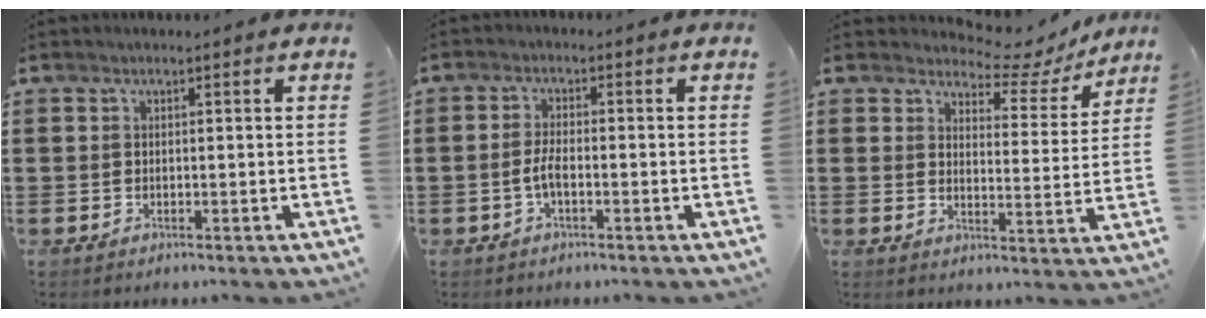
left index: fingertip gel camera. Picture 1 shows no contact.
{"total": 2.8, "force": [-1.1, 0.8, 2.4], "torque": [-0.068, -0.004, -0.027]}
{"total": 4.1, "force": [3.7, 1.6, 1.1], "torque": [-0.032, -0.026, 0.055]}